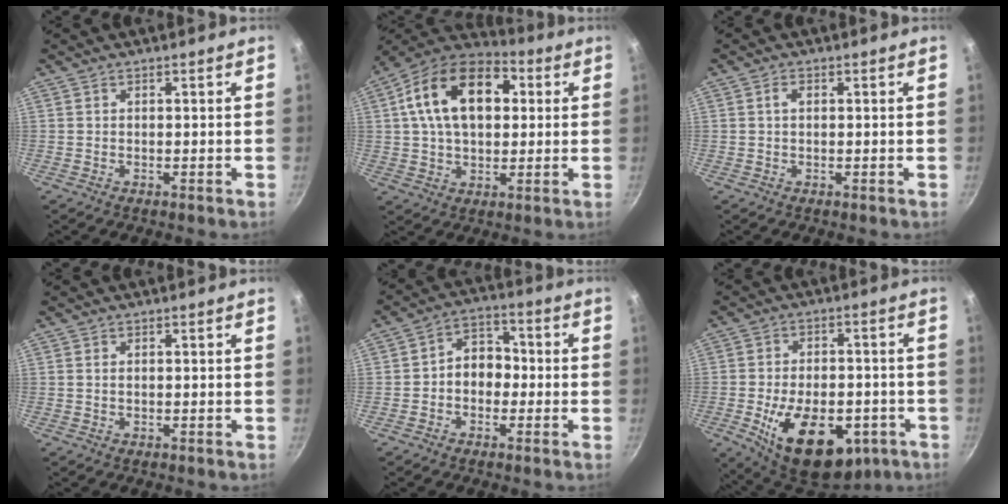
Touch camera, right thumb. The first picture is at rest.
{"total": 19.3, "force": [4.3, 12.3, 14.2], "torque": [-0.216, 0.022, 0.054]}
{"total": 1.6, "force": [0.3, 1.0, 1.2], "torque": [-0.022, 0.005, 0.004]}
{"total": 0.7, "force": [0.2, 0.4, 0.5], "torque": [-0.010, 0.001, 0.003]}
{"total": 7.2, "force": [-0.9, 5.6, 4.5], "torque": [-0.026, 0.028, -0.028]}
{"total": 20.1, "force": [-7.0, 11.8, 14.7], "torque": [-0.203, 0.012, -0.089]}